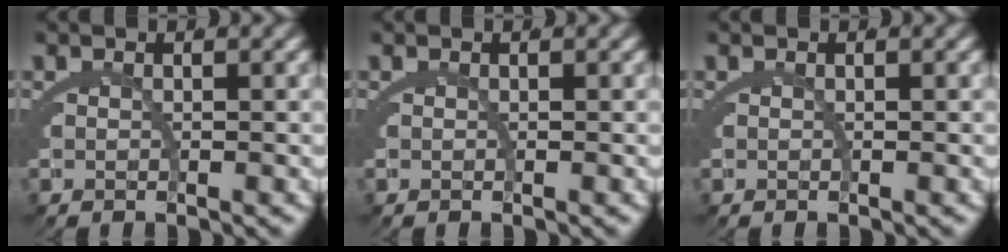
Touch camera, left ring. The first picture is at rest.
{"total": 0.0}
{"total": 0.0}